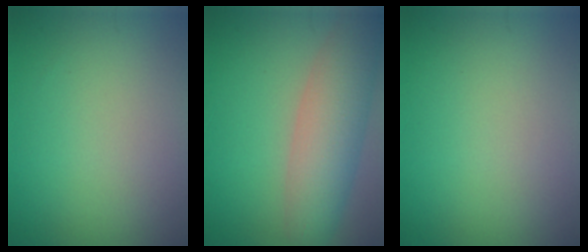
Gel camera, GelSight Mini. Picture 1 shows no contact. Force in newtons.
{"total": 6.5, "press": 6.5, "slide": 0.2}
{"total": 0.0}